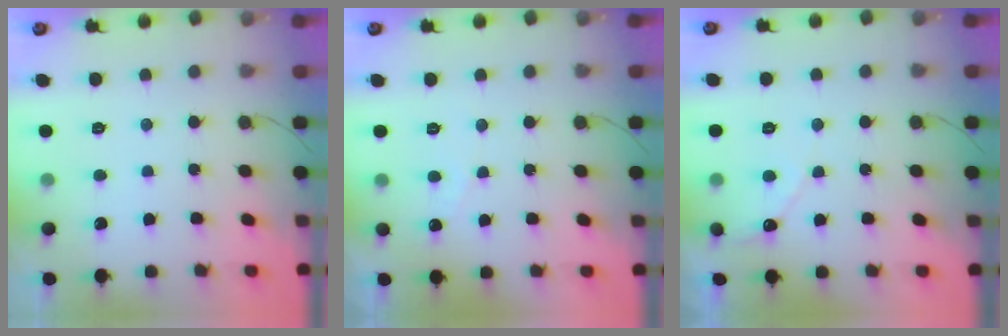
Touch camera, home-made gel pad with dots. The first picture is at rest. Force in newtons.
{"total": 2.4, "press": 2.4, "slide": 0.2}
{"total": 4.2, "press": 4.1, "slide": 0.3}